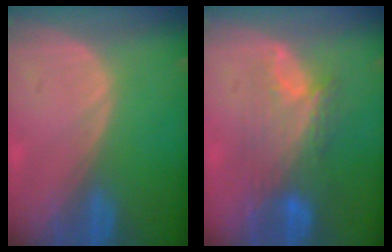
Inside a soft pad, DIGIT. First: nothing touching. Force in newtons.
{"total": 8.6, "press": 7.8, "slide": 3.6}